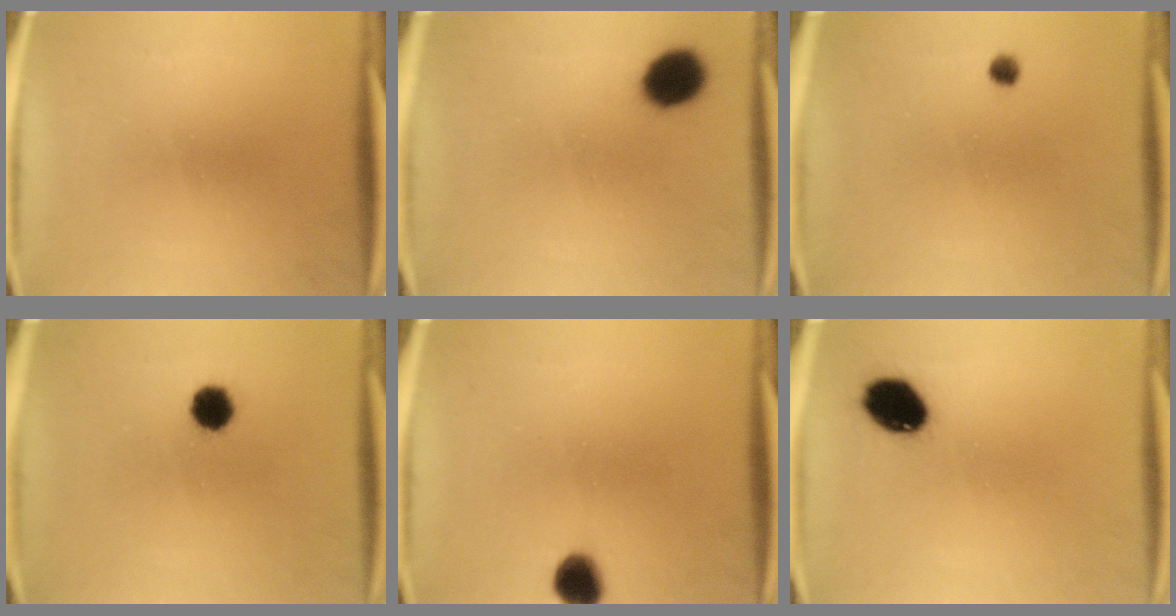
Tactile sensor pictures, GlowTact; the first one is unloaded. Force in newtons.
{"total": 8.7}
{"total": 1.3}
{"total": 5.3}
{"total": 5.5}
{"total": 9.5}